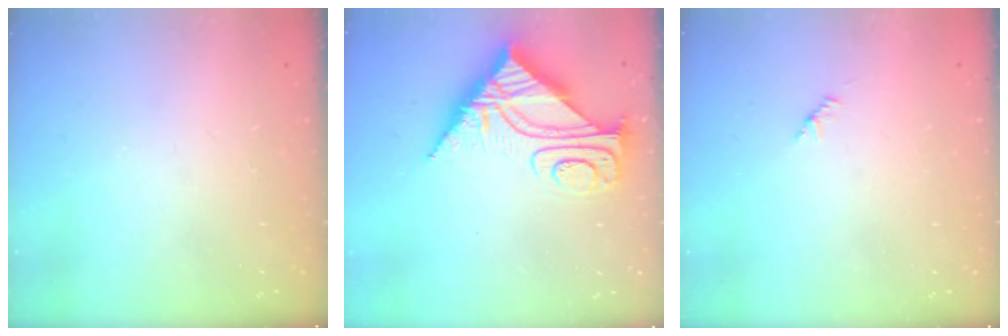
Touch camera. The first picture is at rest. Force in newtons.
{"total": 11.4, "press": 11.3, "slide": 1.0}
{"total": 1.5, "press": 1.4, "slide": 0.5}